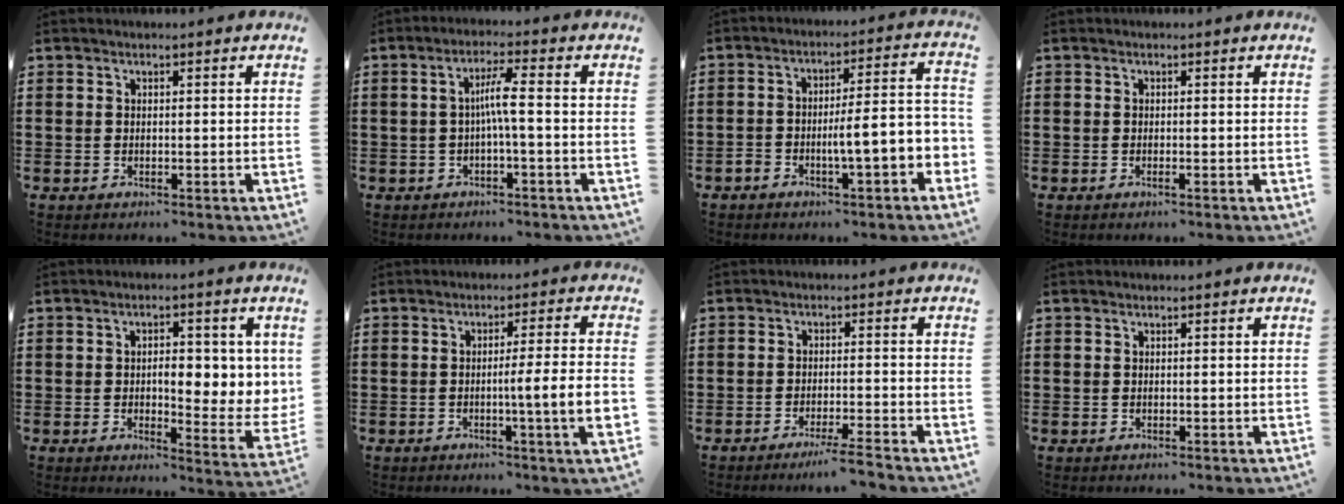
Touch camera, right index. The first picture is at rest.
{"total": 4.3, "force": [-0.7, 0.0, 4.2], "torque": [-0.078, 0.001, -0.017]}
{"total": 7.2, "force": [-3.2, 1.2, 6.3], "torque": [-0.106, 0.001, -0.058]}
{"total": 0.6, "force": [-0.3, -0.2, 0.5], "torque": [-0.008, -0.004, -0.005]}
{"total": 5.6, "force": [0.4, 2.7, 4.9], "torque": [-0.070, -0.004, -0.003]}
{"total": 7.1, "force": [-1.3, -0.3, 6.9], "torque": [-0.108, -0.013, -0.026]}
{"total": 3.7, "force": [-3.1, -0.7, 1.9], "torque": [-0.029, -0.009, -0.058]}
{"total": 0.0}